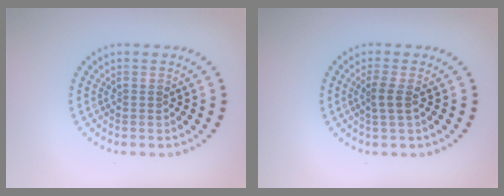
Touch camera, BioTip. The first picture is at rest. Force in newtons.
{"total": 1.7, "press": 1.4, "slide": 0.9}